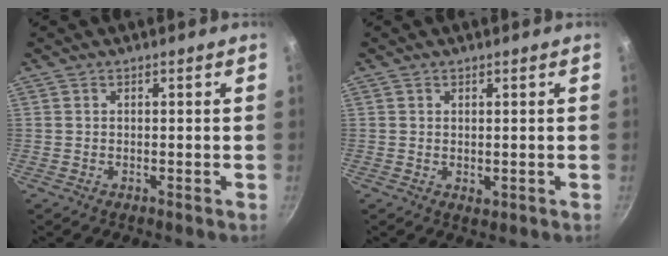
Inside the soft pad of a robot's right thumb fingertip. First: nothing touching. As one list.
[{"total": 1.0, "force": [0.3, 0.6, 0.8], "torque": [-0.011, -0.006, 0.004]}]